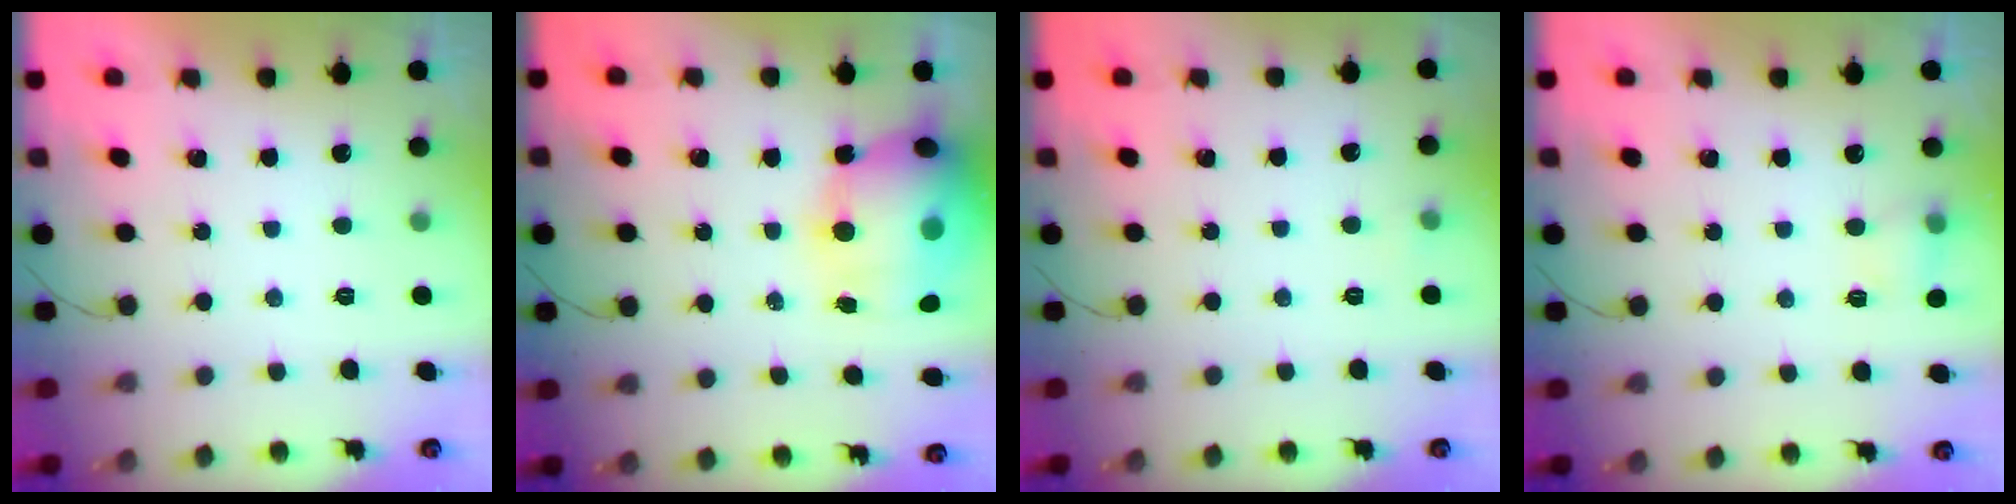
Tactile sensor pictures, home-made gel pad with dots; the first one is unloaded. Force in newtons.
{"total": 19.5, "press": 19.0, "slide": 4.5}
{"total": 3.5, "press": 3.4, "slide": 1.1}
{"total": 5.3, "press": 5.1, "slide": 1.6}